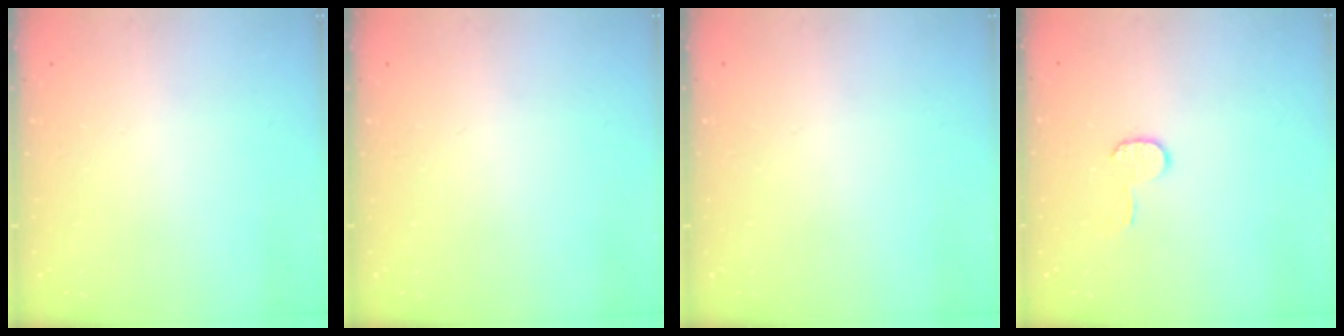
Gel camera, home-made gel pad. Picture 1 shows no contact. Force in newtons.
{"total": 0.0}
{"total": 0.0}
{"total": 5.9, "press": 5.9, "slide": 0.4}